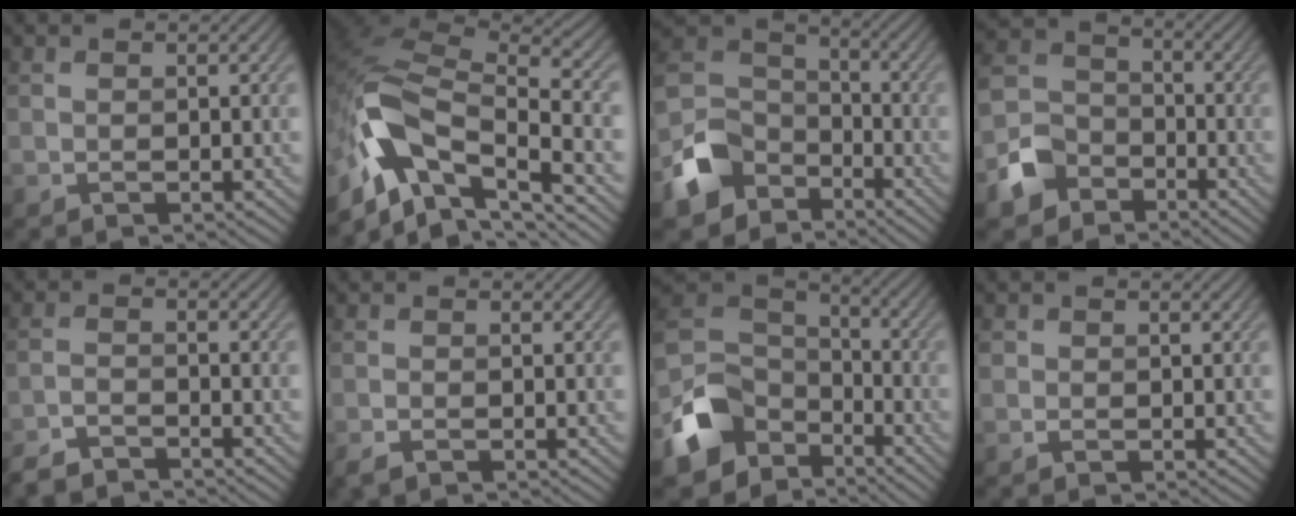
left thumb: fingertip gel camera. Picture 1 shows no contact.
{"total": 14.3, "force": [-6.5, 7.2, 10.5], "torque": [-0.242, -0.007, -0.121]}
{"total": 10.3, "force": [-5.6, 7.5, 4.4], "torque": [-0.131, -0.021, -0.118]}
{"total": 8.0, "force": [-4.6, 5.8, 3.1], "torque": [-0.085, -0.008, -0.110]}
{"total": 3.9, "force": [-3.6, 0.6, 1.4], "torque": [-0.033, -0.003, -0.077]}
{"total": 1.9, "force": [-1.3, 0.7, 1.2], "torque": [-0.027, -0.001, -0.029]}
{"total": 11.5, "force": [-5.9, 8.2, 5.6], "torque": [-0.157, -0.019, -0.113]}
{"total": 0.8, "force": [-0.1, 0.8, 0.1], "torque": [0.005, 0.000, -0.005]}